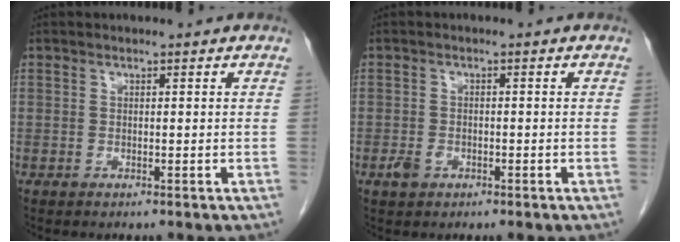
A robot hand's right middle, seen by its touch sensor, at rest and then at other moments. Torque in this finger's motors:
{"motor_torque": [0.67, -0.29, 0.00, 0.01]}